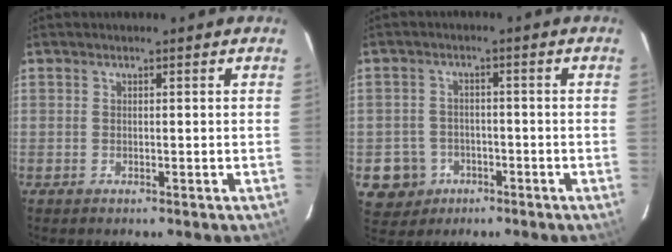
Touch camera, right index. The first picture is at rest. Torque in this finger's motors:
{"motor_torque": [-0.12, 0.02, -0.67, -0.21]}